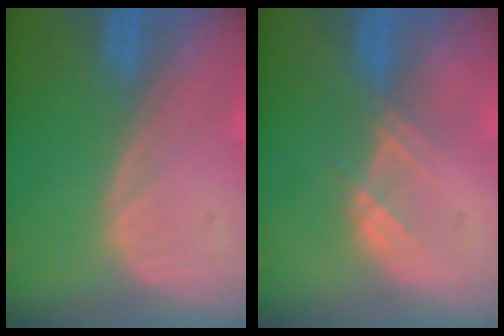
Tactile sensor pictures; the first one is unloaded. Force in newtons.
{"total": 2.3, "press": 2.3, "slide": 0.2}